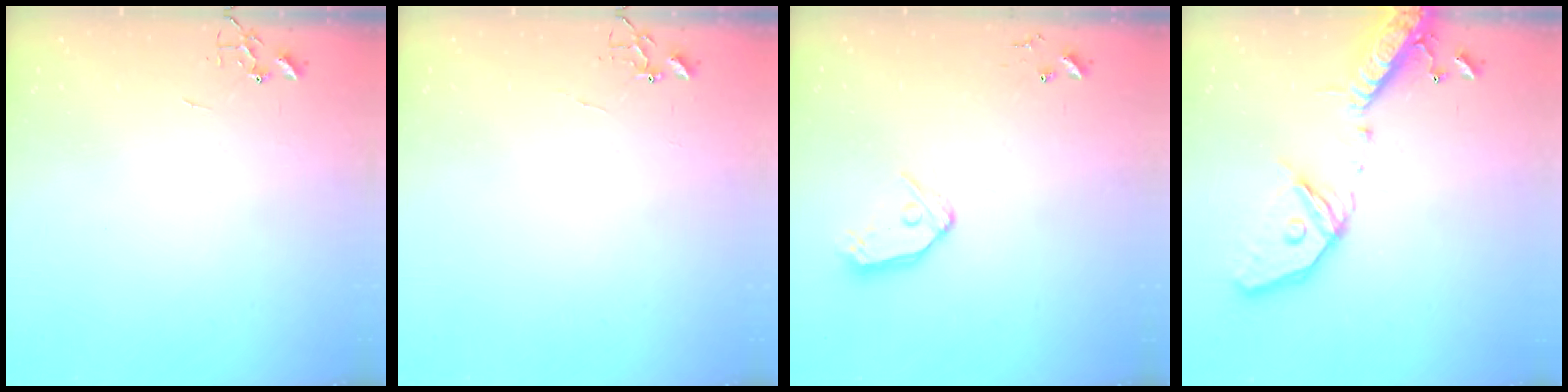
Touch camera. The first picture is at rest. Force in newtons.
{"total": 4.3, "press": 4.3, "slide": 0.3}
{"total": 9.6, "press": 9.6, "slide": 1.0}
{"total": 21.3, "press": 20.9, "slide": 4.1}